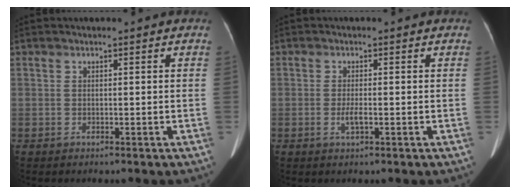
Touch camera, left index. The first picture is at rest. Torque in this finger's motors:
{"motor_torque": [0.37, 0.13, 0.11, 0.01]}